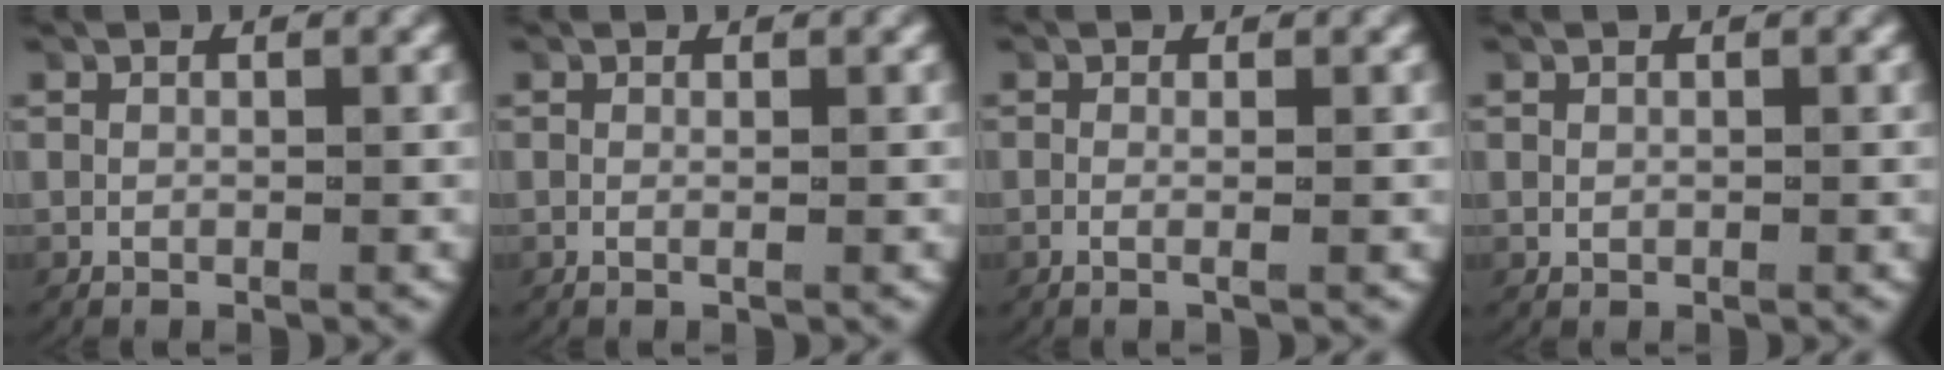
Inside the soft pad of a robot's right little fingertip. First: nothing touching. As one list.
[{"total": 0.5, "force": [-0.2, -0.2, 0.5], "torque": [-0.012, -0.005, -0.002]}, {"total": 1.1, "force": [-0.5, -0.3, 0.9], "torque": [-0.033, -0.008, -0.006]}, {"total": 0.0}]